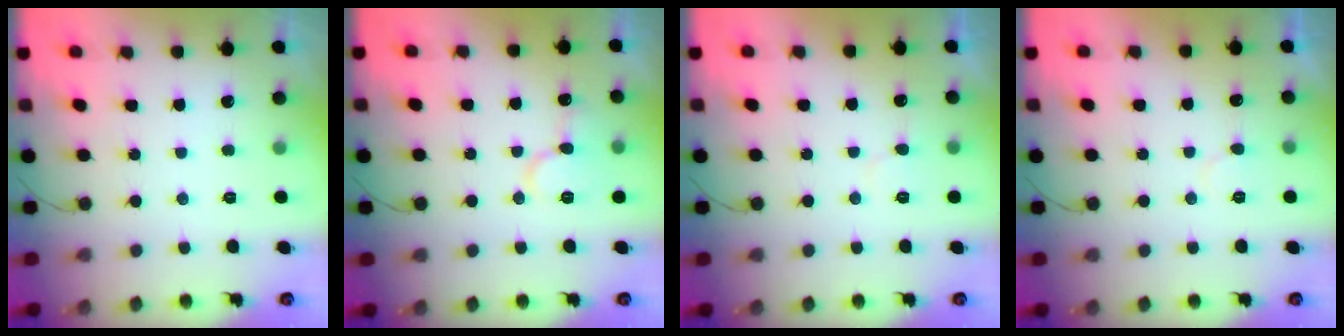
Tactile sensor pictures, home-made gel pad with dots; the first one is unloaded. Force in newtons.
{"total": 10.4, "press": 10.3, "slide": 1.4}
{"total": 5.1, "press": 5.1, "slide": 0.4}
{"total": 5.6, "press": 5.6, "slide": 0.5}